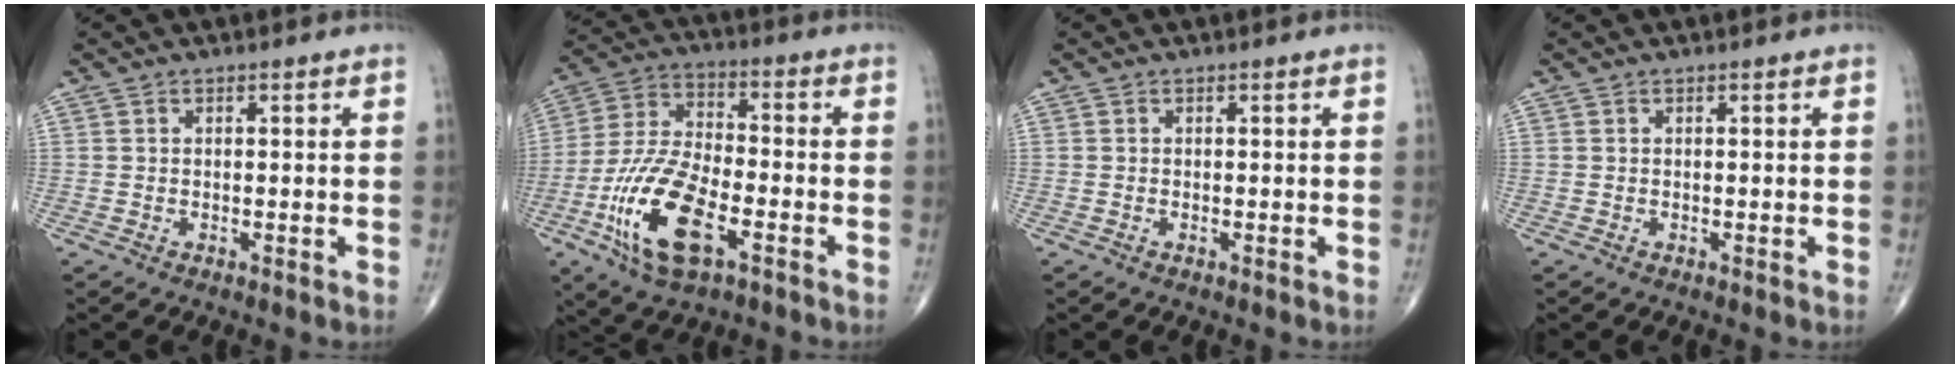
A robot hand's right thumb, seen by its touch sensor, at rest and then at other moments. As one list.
[{"total": 17.2, "force": [-6.9, 7.3, 13.9], "torque": [-0.282, 0.021, -0.127]}, {"total": 0.0}, {"total": 0.0}]